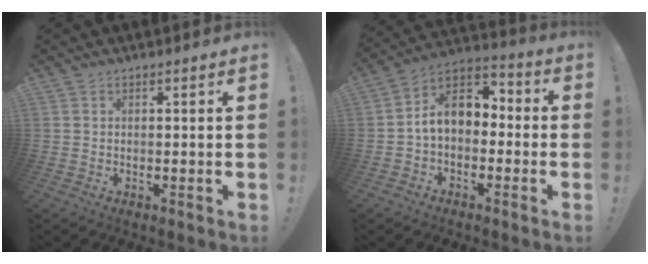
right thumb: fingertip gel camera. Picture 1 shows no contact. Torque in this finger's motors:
{"motor_torque": [1.94, 2.20, 0.55, -0.83, 0.11]}